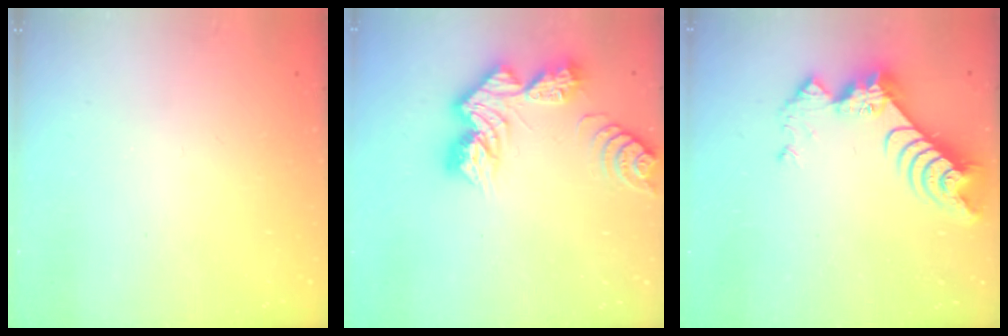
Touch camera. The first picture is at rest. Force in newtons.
{"total": 13.0, "press": 13.0, "slide": 1.1}
{"total": 9.3, "press": 9.3, "slide": 0.8}